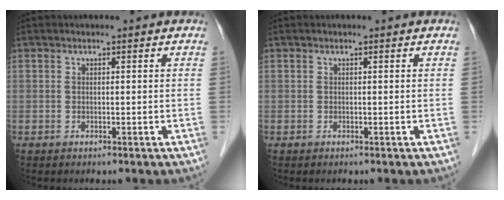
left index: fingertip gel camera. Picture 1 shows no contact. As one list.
[{"total": 0.0}]